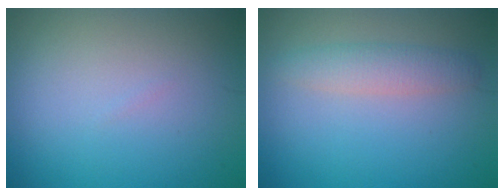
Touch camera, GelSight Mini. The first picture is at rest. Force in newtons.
{"total": 2.4, "press": 2.4, "slide": 0.0}